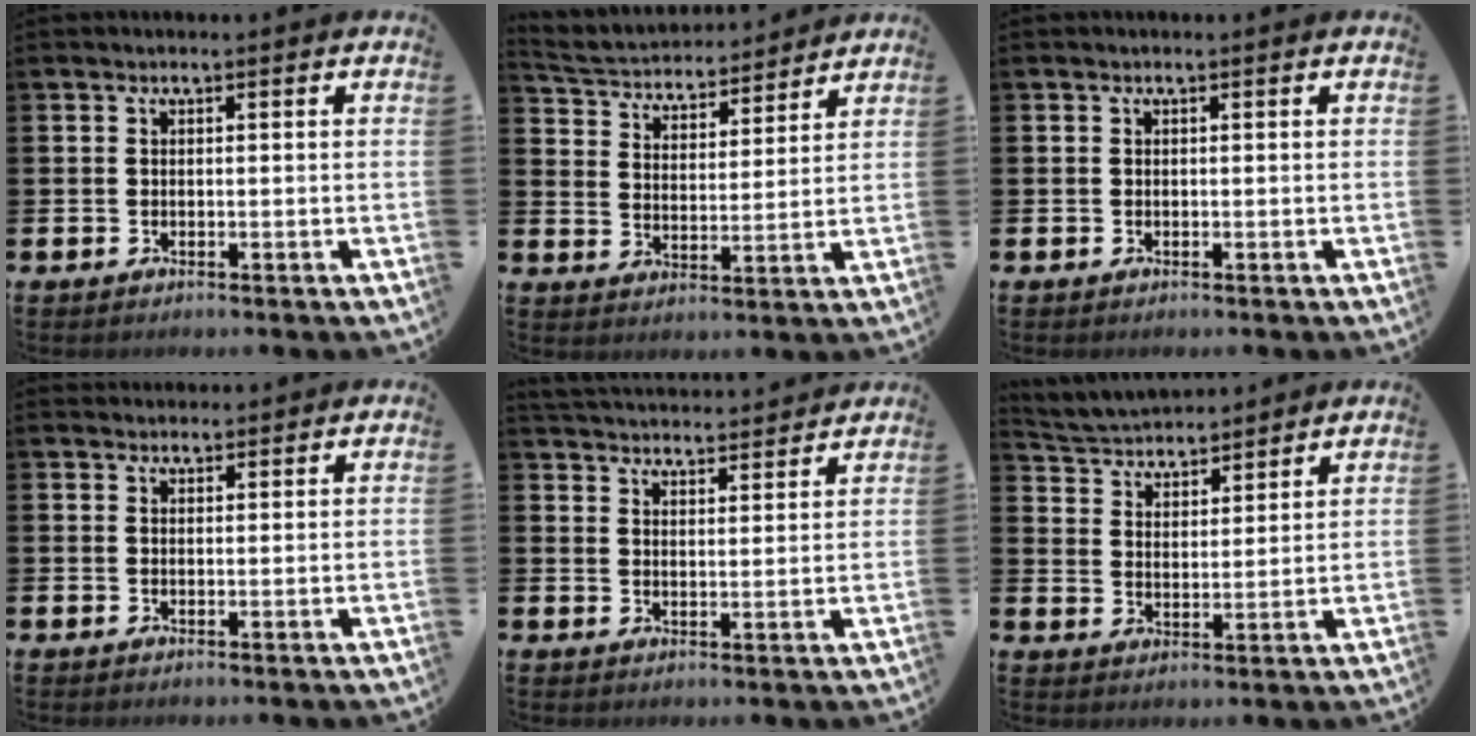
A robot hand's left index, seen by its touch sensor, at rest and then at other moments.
{"total": 4.4, "force": [4.2, 1.3, 0.2], "torque": [-0.031, -0.036, 0.068]}
{"total": 0.0}
{"total": 1.8, "force": [1.7, 0.5, 0.0], "torque": [0.009, -0.005, 0.029]}
{"total": 4.4, "force": [4.4, 0.3, -0.2], "torque": [-0.006, -0.034, 0.077]}
{"total": 4.3, "force": [4.2, 1.2, -0.2], "torque": [-0.021, -0.029, 0.072]}